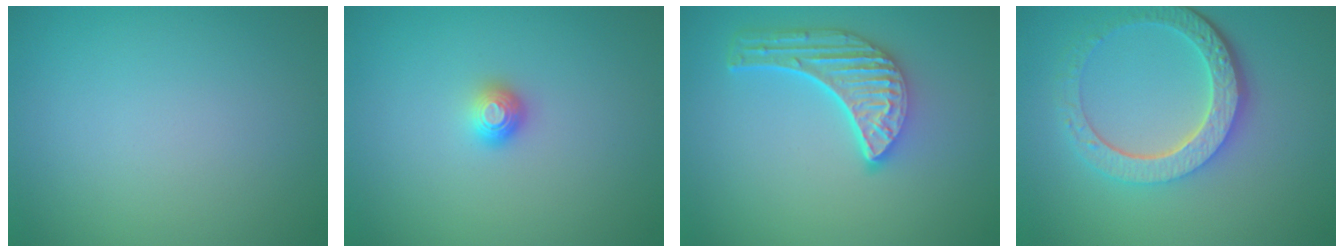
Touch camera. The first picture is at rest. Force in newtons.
{"total": 1.3, "press": 1.2, "slide": 0.7}
{"total": 5.2, "press": 4.0, "slide": 3.3}
{"total": 6.0, "press": 4.5, "slide": 3.9}